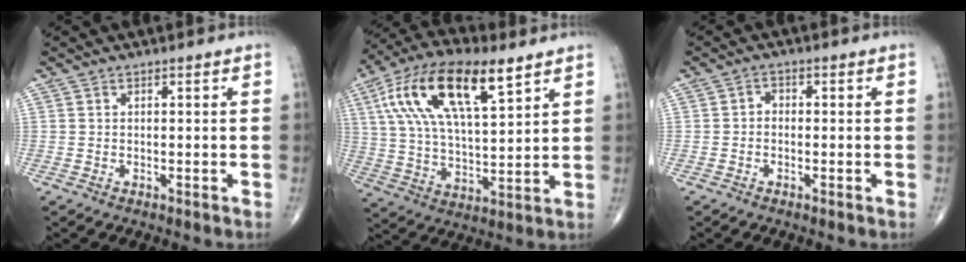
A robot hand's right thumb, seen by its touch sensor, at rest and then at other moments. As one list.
[{"total": 20.3, "force": [9.1, 7.8, 16.4], "torque": [-0.304, -0.007, 0.164]}, {"total": 1.6, "force": [-0.4, 1.2, 0.9], "torque": [-0.003, 0.007, -0.013]}]